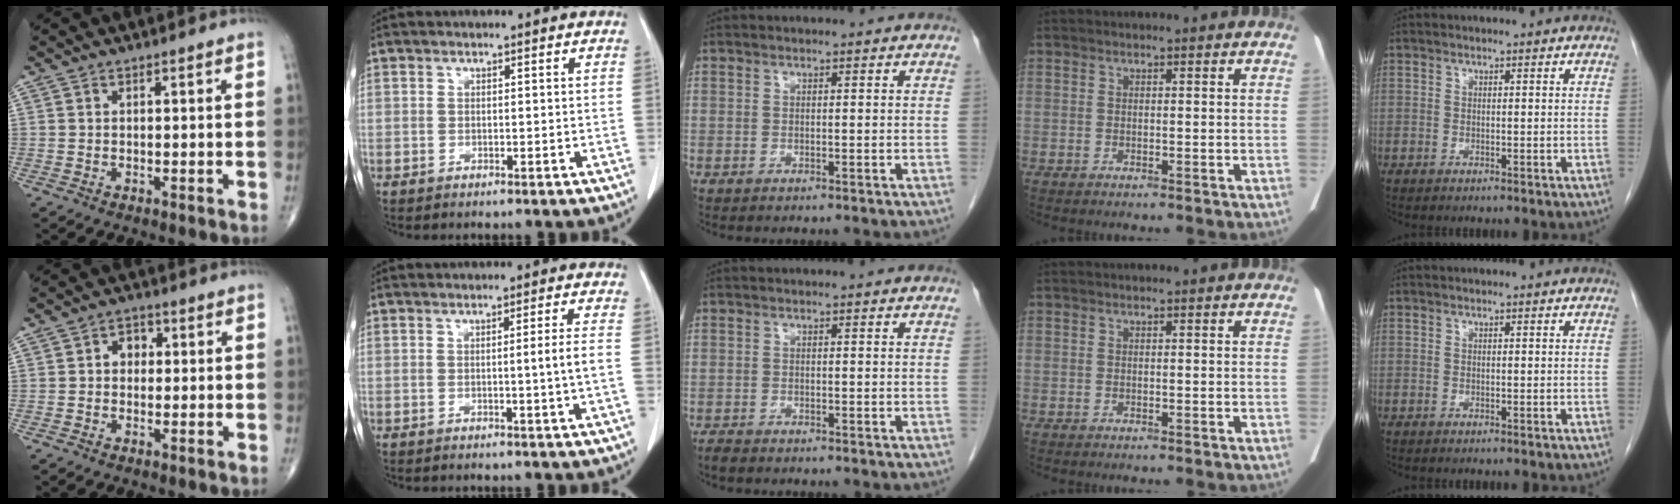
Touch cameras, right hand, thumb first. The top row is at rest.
{"thumb": {"total": 3.6, "force": [0.4, 2.9, 2.1], "torque": [-0.009, 0.012, -0.001]}, "index": {"total": 2.8, "force": [-0.5, -1.1, 2.5], "torque": [-0.040, -0.003, -0.007]}, "middle": {"total": 1.0, "force": [-0.9, 0.2, 0.4], "torque": [-0.013, -0.002, -0.015]}}